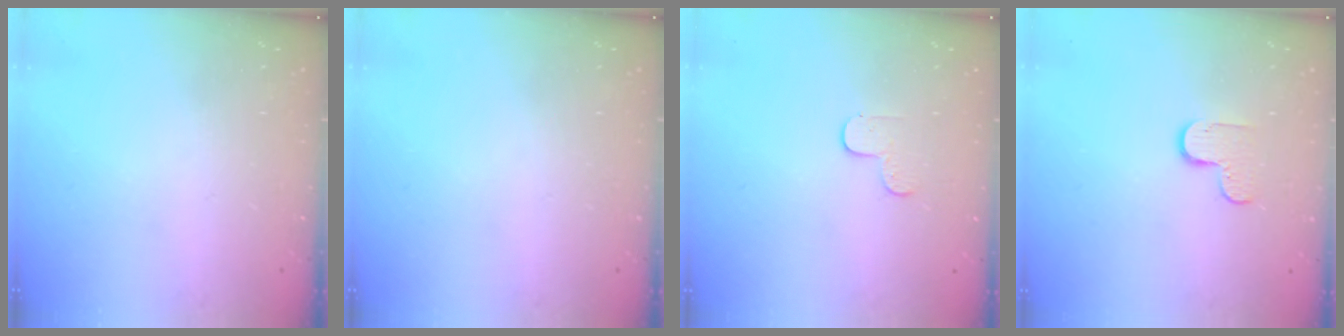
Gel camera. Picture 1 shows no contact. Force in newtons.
{"total": 0.0}
{"total": 3.7, "press": 3.7, "slide": 0.4}
{"total": 5.1, "press": 5.0, "slide": 0.5}